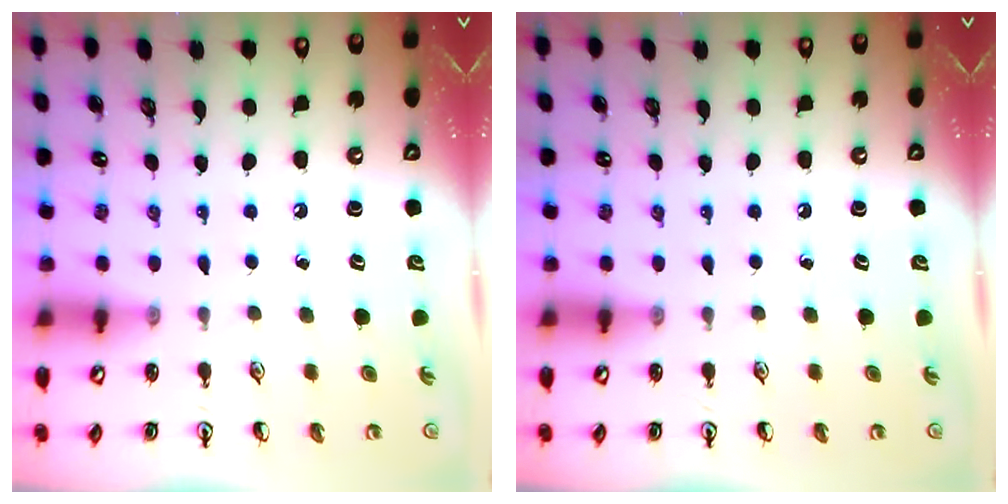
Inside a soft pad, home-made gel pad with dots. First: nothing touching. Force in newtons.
{"total": 0.0}